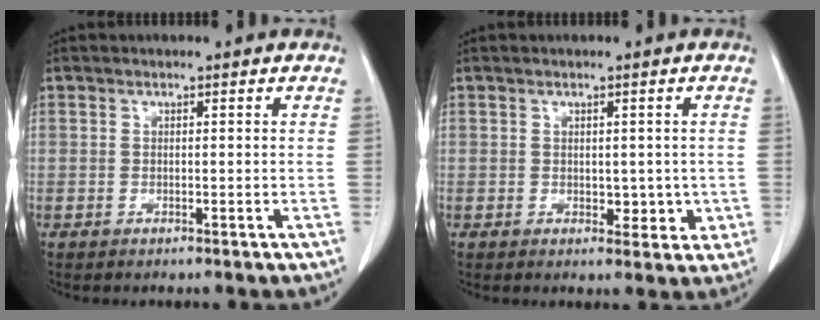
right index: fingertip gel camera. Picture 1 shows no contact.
{"total": 3.3, "force": [-0.1, 2.2, 2.4], "torque": [-0.021, -0.002, 0.005]}